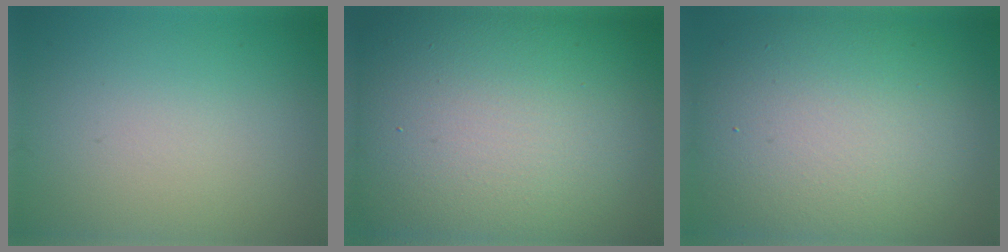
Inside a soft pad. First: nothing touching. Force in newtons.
{"total": 21.2, "press": 21.1, "slide": 1.4}
{"total": 12.3, "press": 12.3, "slide": 1.0}